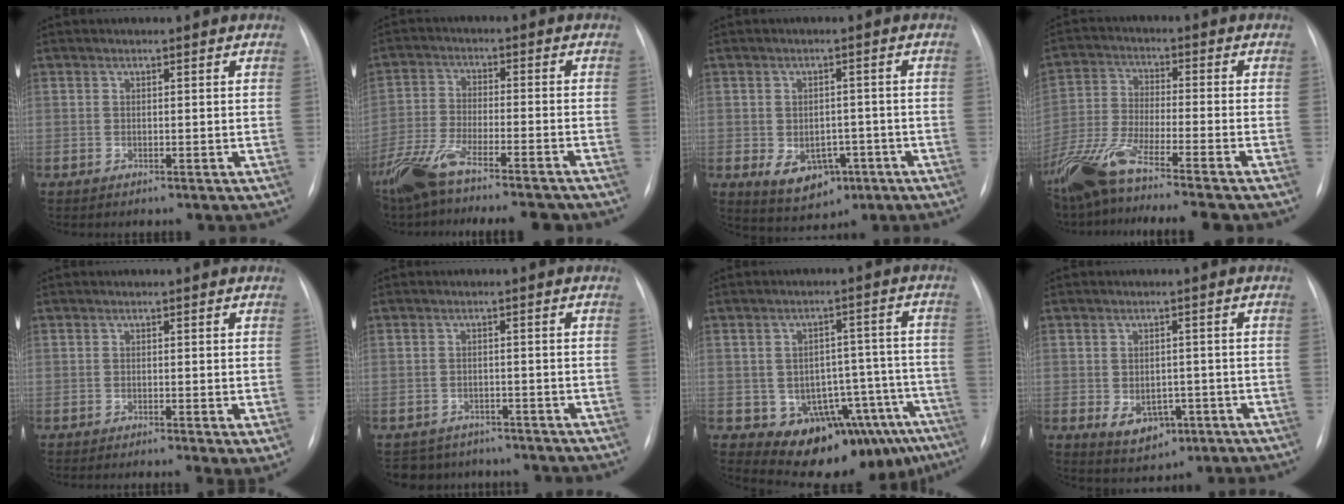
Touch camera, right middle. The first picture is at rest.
{"total": 16.6, "force": [-13.8, 2.5, 8.9], "torque": [-0.179, -0.018, -0.225]}
{"total": 6.6, "force": [-2.4, 4.7, 3.9], "torque": [-0.061, 0.008, -0.022]}
{"total": 15.2, "force": [-12.0, 0.0, 9.3], "torque": [-0.198, -0.034, -0.211]}
{"total": 2.1, "force": [-0.6, 0.3, 2.0], "torque": [-0.026, -0.007, -0.011]}
{"total": 4.9, "force": [-4.3, 2.3, -0.3], "torque": [0.007, 0.006, -0.060]}
{"total": 14.3, "force": [-8.6, 8.4, 7.8], "torque": [-0.066, 0.050, -0.104]}
{"total": 5.2, "force": [-1.6, 3.7, 3.3], "torque": [-0.049, 0.006, -0.009]}